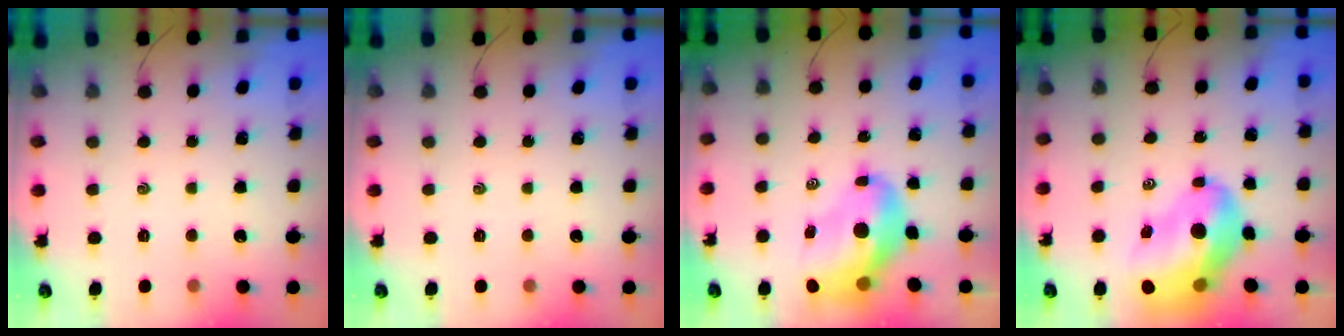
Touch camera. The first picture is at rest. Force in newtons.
{"total": 0.0}
{"total": 12.4, "press": 11.9, "slide": 3.5}
{"total": 17.0, "press": 16.4, "slide": 4.6}